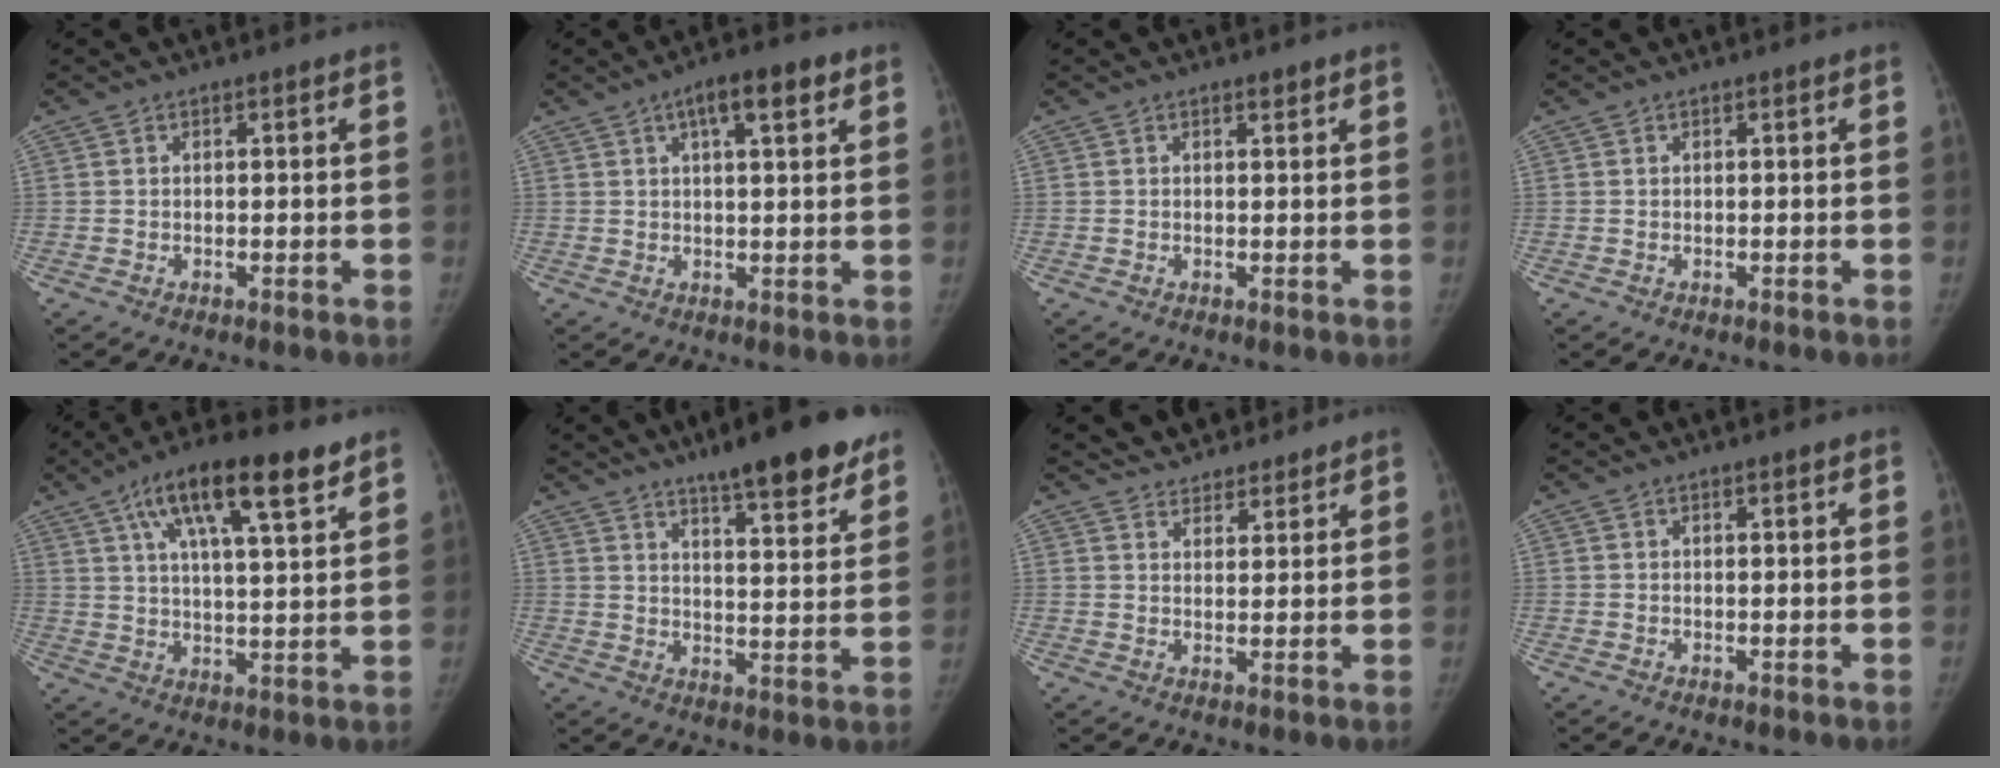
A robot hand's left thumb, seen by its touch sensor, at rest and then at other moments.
{"total": 7.3, "force": [3.6, 2.2, 5.9], "torque": [-0.082, -0.001, 0.052]}
{"total": 0.9, "force": [0.7, 0.3, 0.4], "torque": [-0.005, -0.005, 0.011]}
{"total": 0.0}
{"total": 16.6, "force": [9.3, 4.8, 12.9], "torque": [-0.195, -0.018, 0.152]}
{"total": 15.4, "force": [11.2, 3.2, 10.1], "torque": [-0.108, -0.055, 0.160]}
{"total": 7.5, "force": [6.9, 2.8, 0.9], "torque": [0.014, -0.020, 0.104]}
{"total": 0.8, "force": [0.6, 0.1, 0.4], "torque": [-0.003, -0.003, 0.010]}